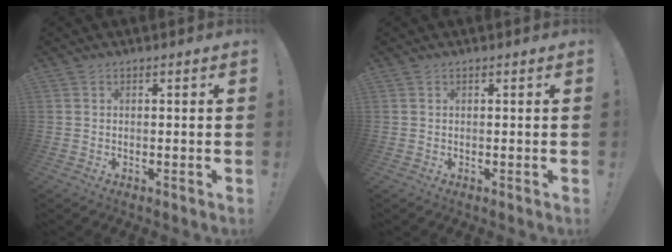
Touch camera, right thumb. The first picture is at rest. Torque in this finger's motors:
{"motor_torque": [0.00, 0.00, 0.01, -0.01, 0.00]}